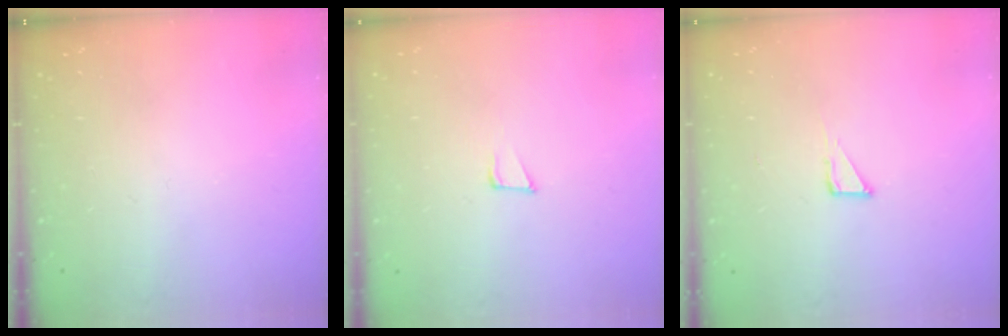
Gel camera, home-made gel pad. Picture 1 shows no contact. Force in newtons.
{"total": 7.0, "press": 6.8, "slide": 1.4}
{"total": 2.7, "press": 2.7, "slide": 0.2}